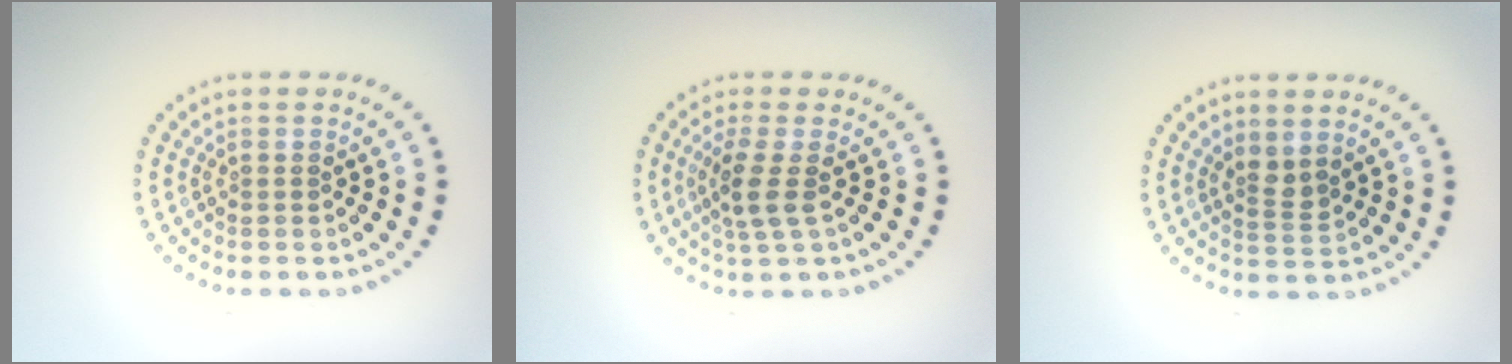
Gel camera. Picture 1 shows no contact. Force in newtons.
{"total": 2.7, "press": 2.1, "slide": 1.7}
{"total": 1.7, "press": 1.3, "slide": 1.1}